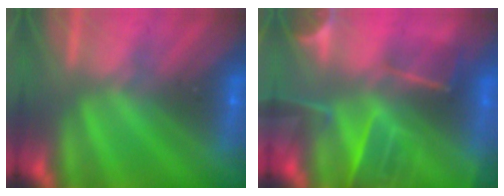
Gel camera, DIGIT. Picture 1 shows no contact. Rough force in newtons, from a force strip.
{"total": 9.8}